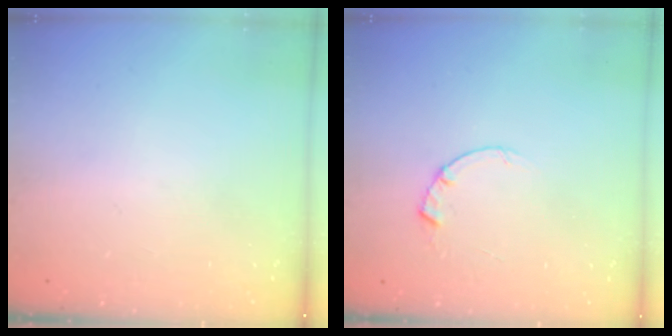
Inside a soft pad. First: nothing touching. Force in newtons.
{"total": 1.5, "press": 1.5, "slide": 0.3}